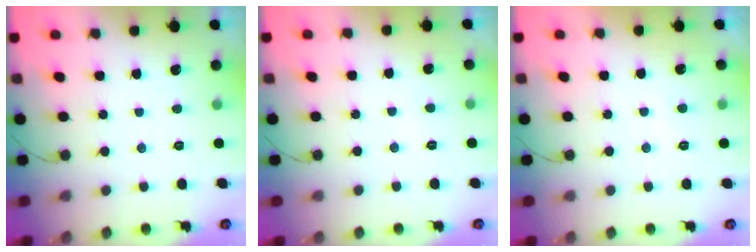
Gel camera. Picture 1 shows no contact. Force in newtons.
{"total": 2.1, "press": 2.1, "slide": 0.2}
{"total": 0.6, "press": 0.3, "slide": 0.5}